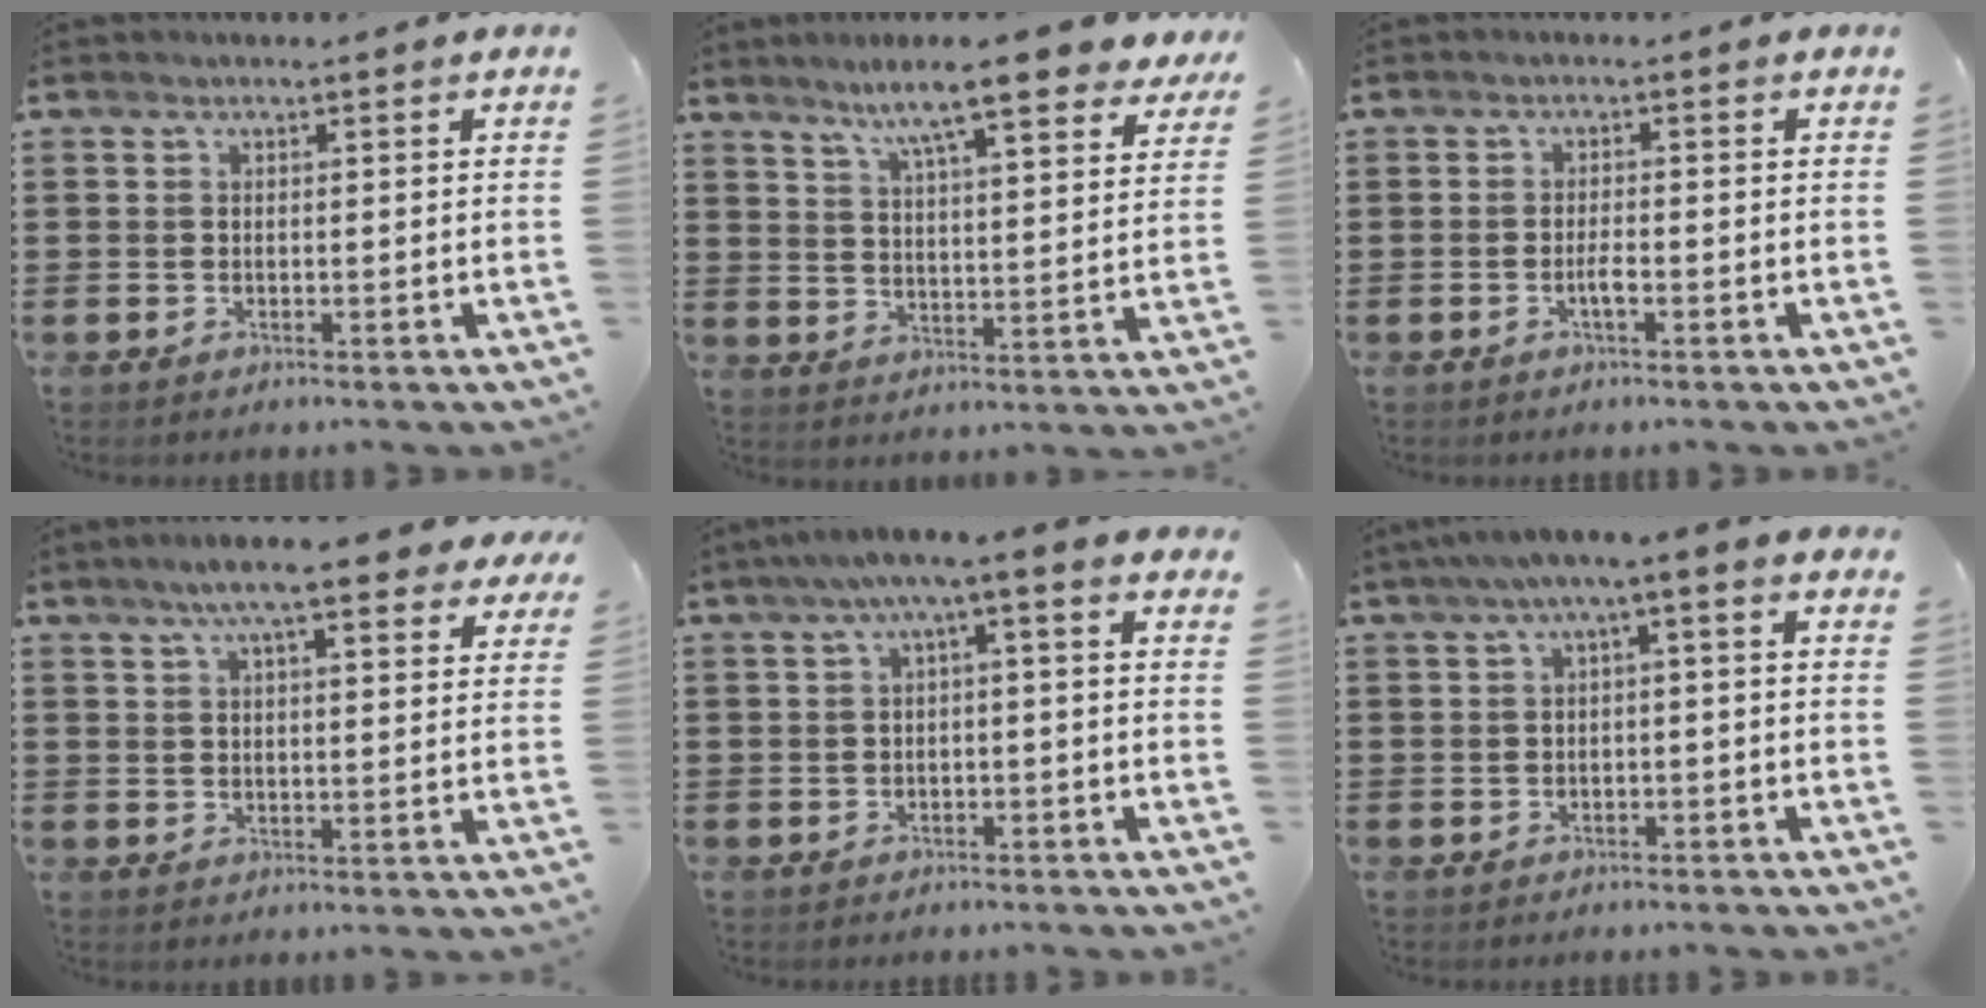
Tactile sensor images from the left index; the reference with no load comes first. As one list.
[{"total": 9.6, "force": [7.9, 0.4, 5.4], "torque": [-0.107, -0.036, 0.128]}, {"total": 1.9, "force": [-0.9, 0.3, 1.6], "torque": [-0.030, 0.001, -0.016]}, {"total": 8.0, "force": [6.0, 1.2, 5.1], "torque": [-0.098, -0.005, 0.105]}, {"total": 3.5, "force": [-1.3, 0.3, 3.2], "torque": [-0.059, 0.000, -0.031]}, {"total": 3.1, "force": [-1.6, 0.4, 2.6], "torque": [-0.045, 0.003, -0.037]}]